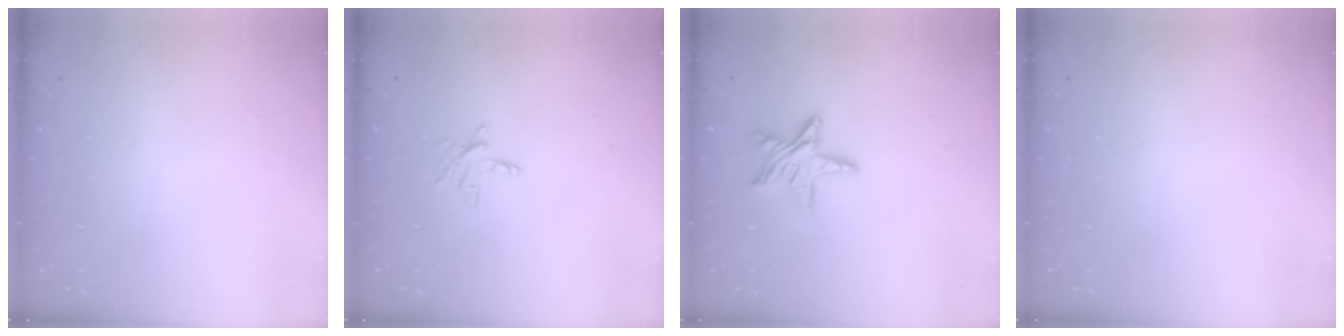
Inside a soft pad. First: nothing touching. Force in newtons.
{"total": 3.9, "press": 3.9, "slide": 0.4}
{"total": 11.1, "press": 11.1, "slide": 1.0}
{"total": 0.0}